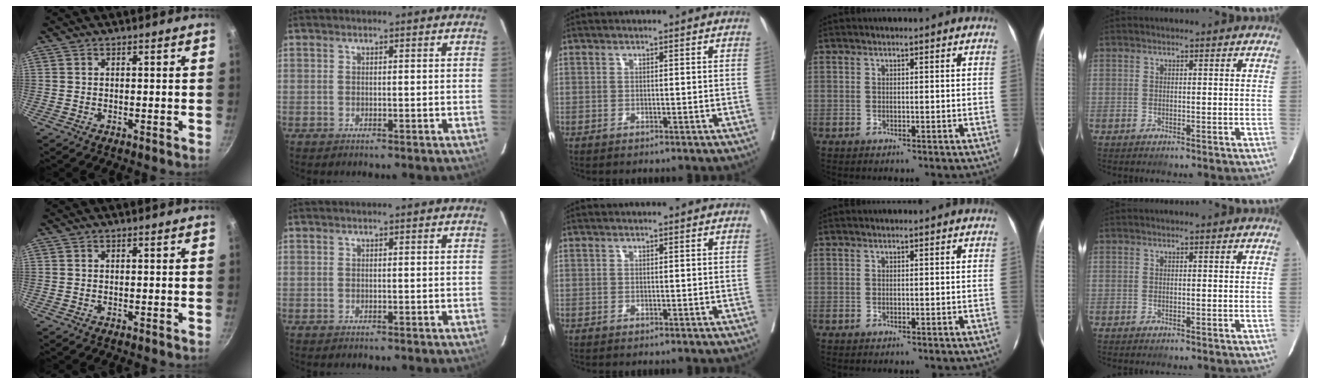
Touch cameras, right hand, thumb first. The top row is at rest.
{}